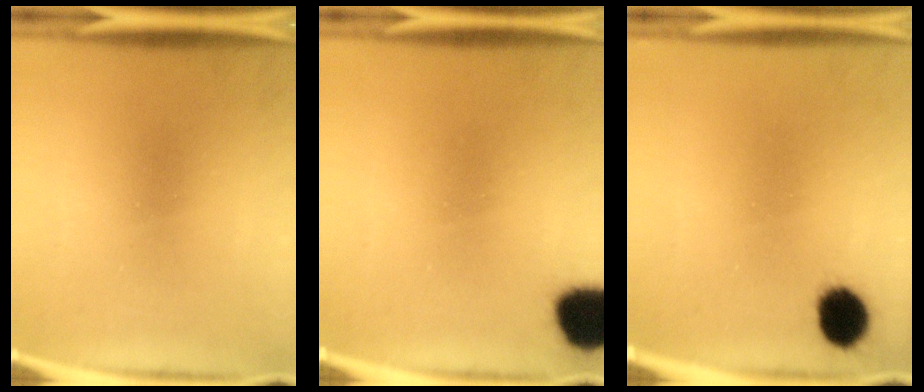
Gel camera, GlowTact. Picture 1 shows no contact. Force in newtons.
{"total": 9.2}
{"total": 7.4}